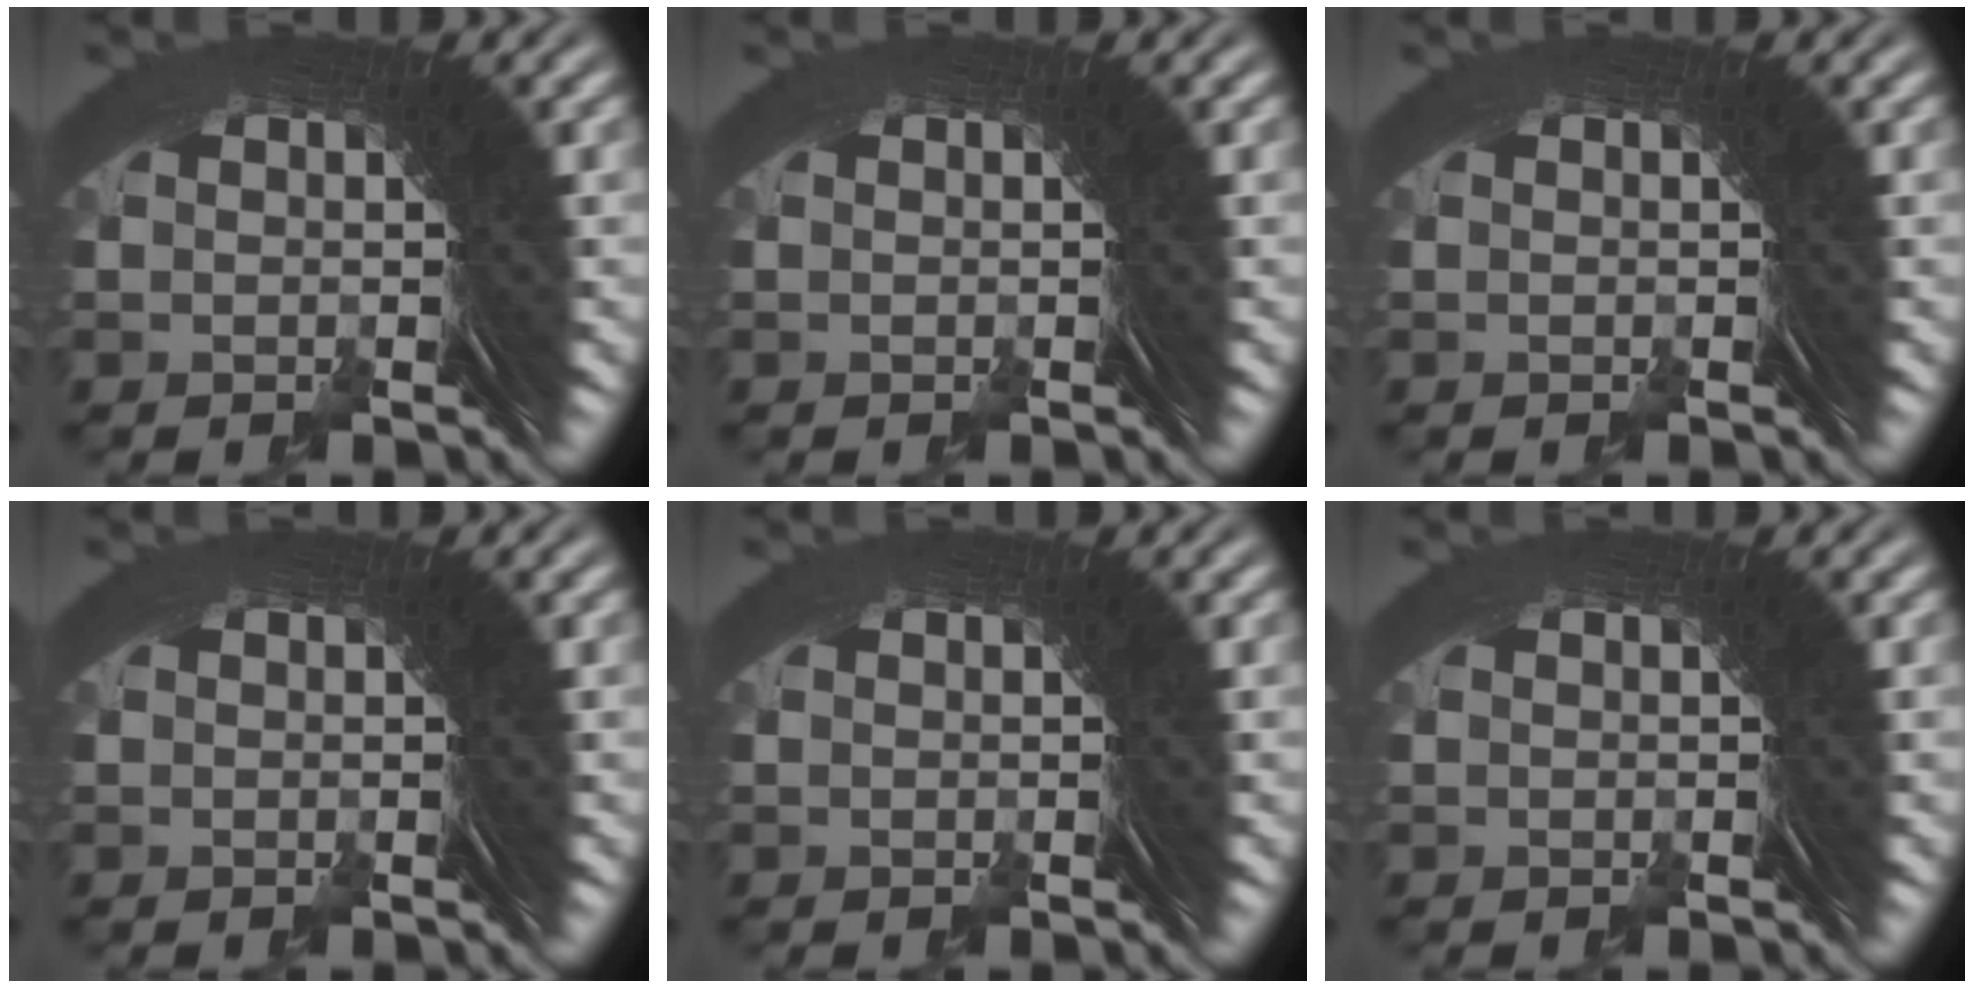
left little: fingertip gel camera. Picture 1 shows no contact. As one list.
[{"total": 0.0}, {"total": 0.0}, {"total": 0.0}, {"total": 0.0}, {"total": 0.0}]